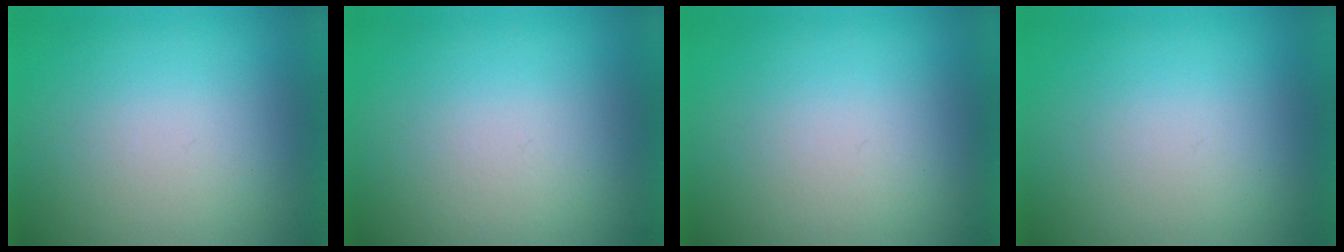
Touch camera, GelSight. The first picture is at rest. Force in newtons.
{"total": 1.3}
{"total": 1.1}
{"total": 0.0}